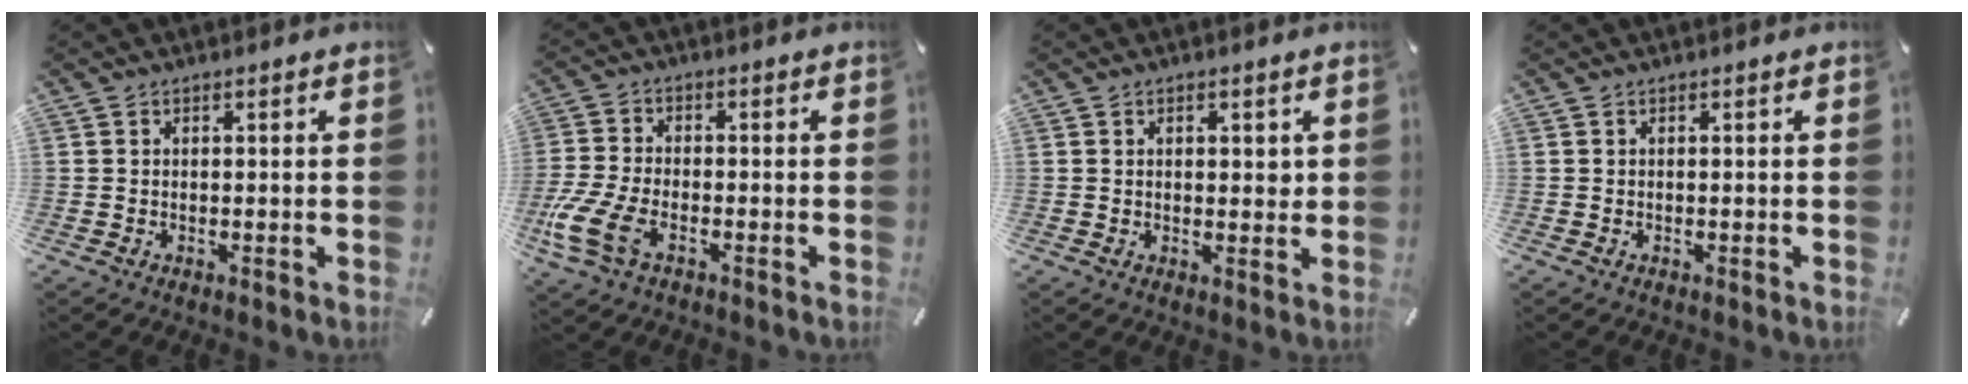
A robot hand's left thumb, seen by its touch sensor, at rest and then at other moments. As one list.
[{"total": 9.5, "force": [-4.2, 5.1, 6.8], "torque": [-0.160, 0.000, -0.078]}, {"total": 2.4, "force": [0.7, 1.4, 1.8], "torque": [-0.021, -0.002, 0.008]}, {"total": 0.0}]